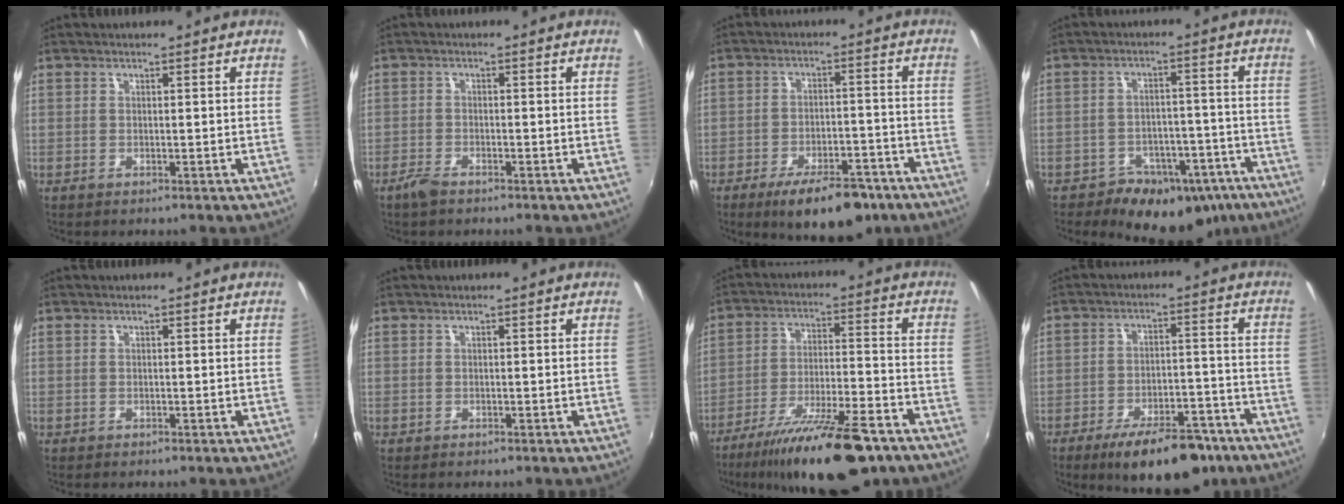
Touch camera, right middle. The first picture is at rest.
{"total": 2.7, "force": [-2.2, 0.7, 1.4], "torque": [-0.040, -0.004, -0.046]}
{"total": 12.2, "force": [-8.6, 4.8, 7.2], "torque": [-0.124, 0.004, -0.119]}
{"total": 14.5, "force": [-10.0, 9.1, 5.1], "torque": [-0.086, 0.027, -0.110]}
{"total": 0.0}
{"total": 0.0}
{"total": 20.1, "force": [-15.0, 4.5, 12.6], "torque": [-0.226, -0.034, -0.232]}
{"total": 14.6, "force": [-10.6, 5.7, 8.3], "torque": [-0.133, 0.006, -0.143]}